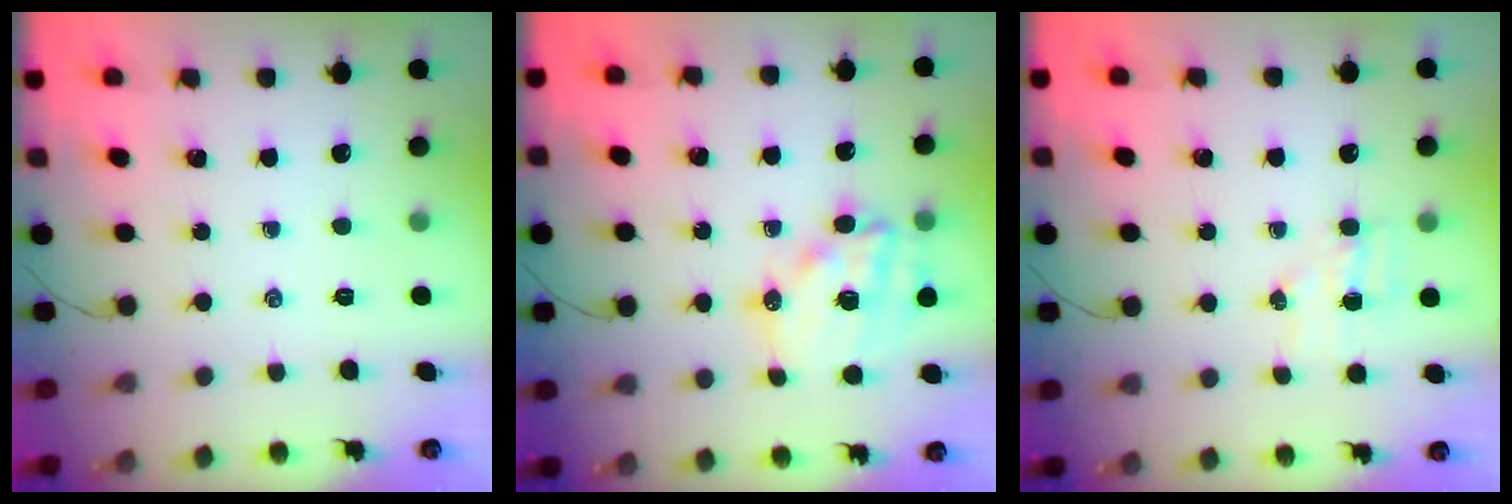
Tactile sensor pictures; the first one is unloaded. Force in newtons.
{"total": 14.9, "press": 14.6, "slide": 3.3}
{"total": 5.6, "press": 5.5, "slide": 1.2}